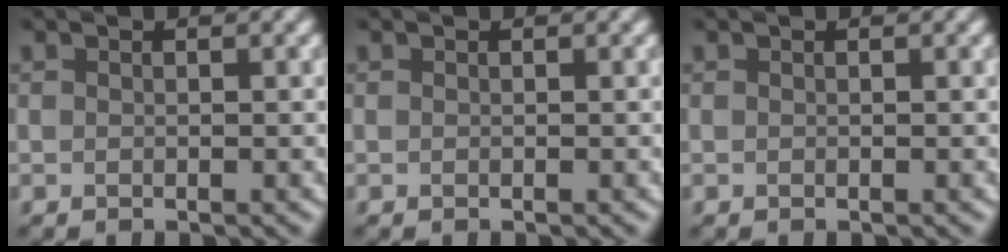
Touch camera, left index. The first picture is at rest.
{"total": 0.0}
{"total": 0.0}